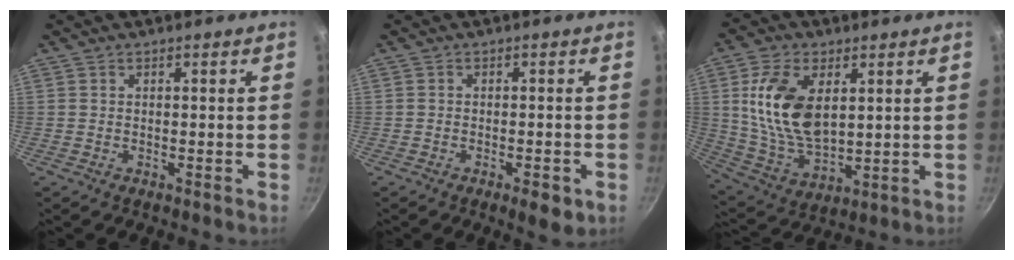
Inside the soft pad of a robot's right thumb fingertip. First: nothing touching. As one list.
[{"total": 4.3, "force": [-2.0, 1.7, 3.4], "torque": [-0.046, 0.011, -0.023]}, {"total": 15.6, "force": [3.7, 9.1, 12.1], "torque": [-0.215, -0.022, 0.083]}]